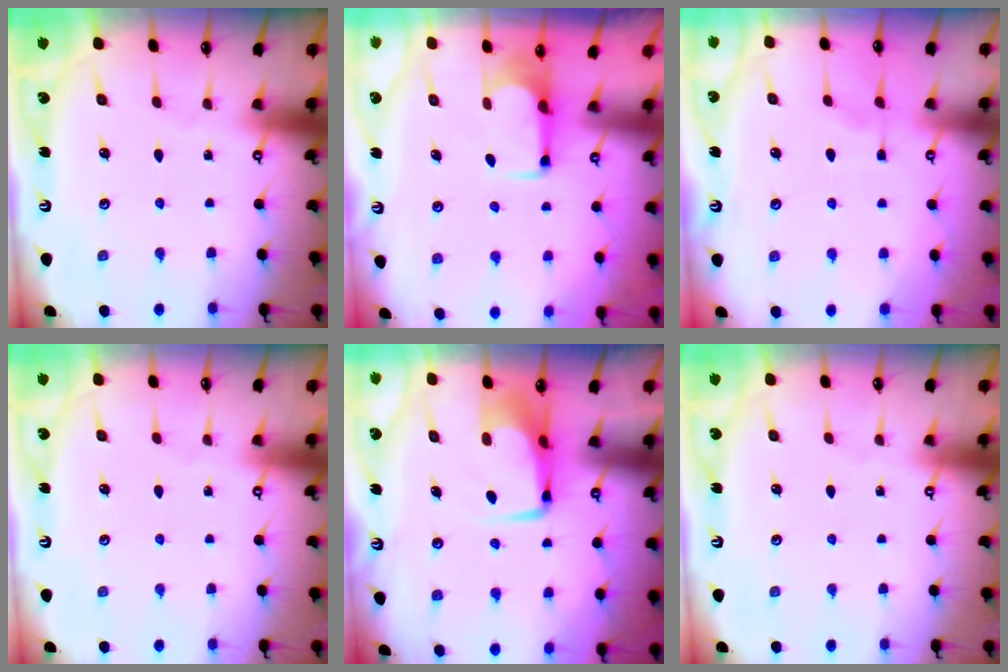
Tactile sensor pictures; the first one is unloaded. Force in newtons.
{"total": 1.7, "press": 1.5, "slide": 0.9}
{"total": 1.0, "press": 0.6, "slide": 0.8}
{"total": 0.0}
{"total": 7.5, "press": 7.3, "slide": 1.5}
{"total": 0.0}